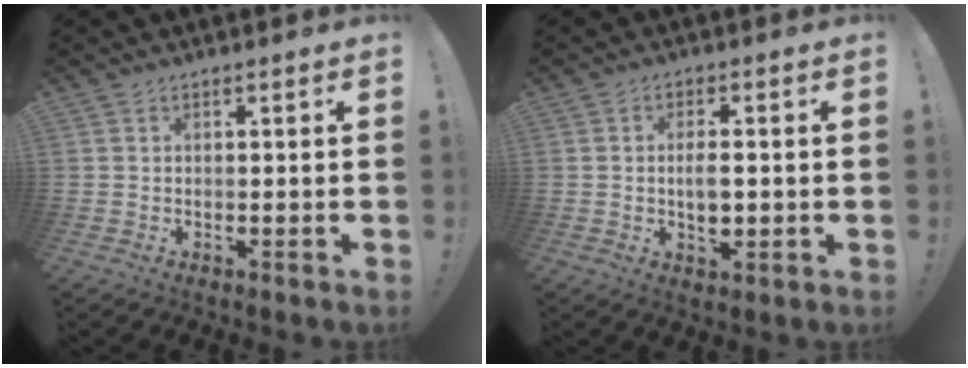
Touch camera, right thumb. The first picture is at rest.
{"total": 4.9, "force": [-0.2, 2.4, 4.2], "torque": [-0.064, 0.000, -0.008]}